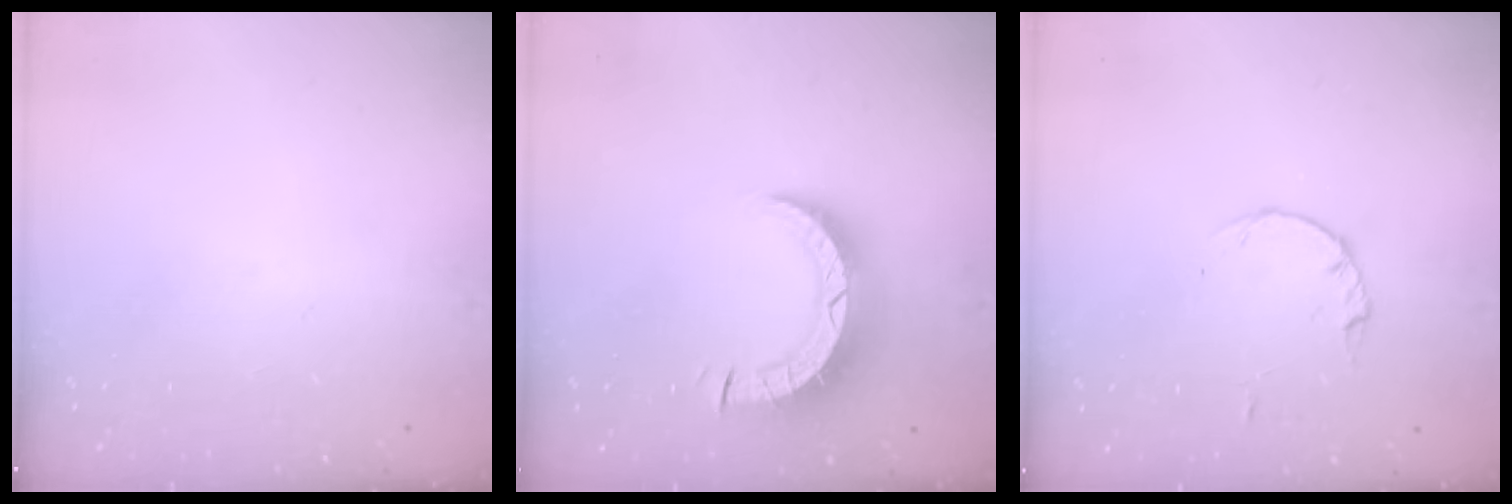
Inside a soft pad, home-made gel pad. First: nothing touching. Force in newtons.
{"total": 8.6, "press": 8.5, "slide": 0.9}
{"total": 2.2, "press": 2.1, "slide": 0.3}